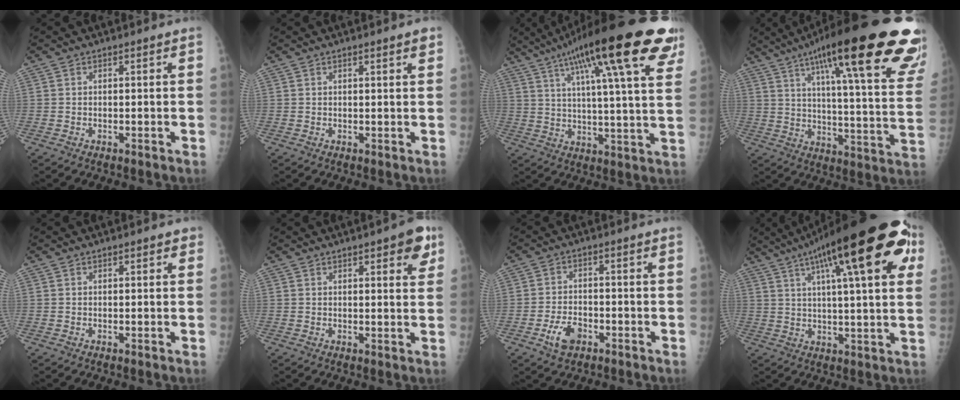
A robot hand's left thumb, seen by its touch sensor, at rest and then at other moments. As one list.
[{"total": 1.8, "force": [1.2, 0.2, 1.4], "torque": [-0.020, -0.004, 0.014]}, {"total": 26.9, "force": [15.3, 5.1, 21.6], "torque": [-0.323, -0.018, 0.215]}, {"total": 33.1, "force": [19.7, 5.7, 26.0], "torque": [-0.299, -0.044, 0.278]}, {"total": 1.5, "force": [0.9, 0.6, 1.0], "torque": [-0.005, 0.000, 0.008]}, {"total": 6.7, "force": [3.7, 2.2, 5.2], "torque": [-0.045, -0.013, 0.041]}, {"total": 5.2, "force": [-2.6, 3.1, 3.2], "torque": [-0.056, 0.014, -0.046]}, {"total": 26.6, "force": [11.8, 6.8, 22.9], "torque": [-0.331, 0.007, 0.169]}]